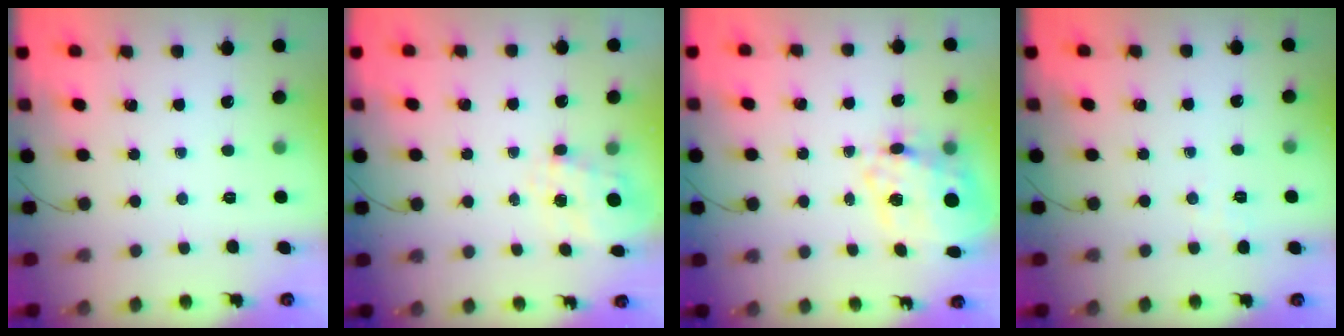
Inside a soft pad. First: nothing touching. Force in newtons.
{"total": 7.0, "press": 6.9, "slide": 1.1}
{"total": 17.0, "press": 16.6, "slide": 3.6}
{"total": 1.2, "press": 0.3, "slide": 1.2}